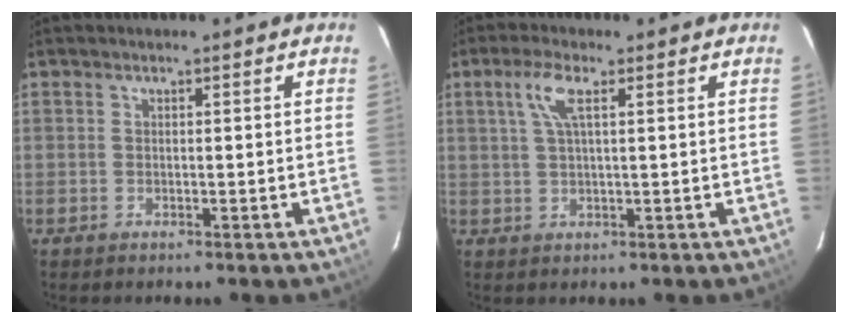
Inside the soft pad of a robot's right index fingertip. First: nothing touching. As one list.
[{"total": 4.6, "force": [1.8, 1.1, 4.2], "torque": [-0.088, 0.008, 0.036]}]